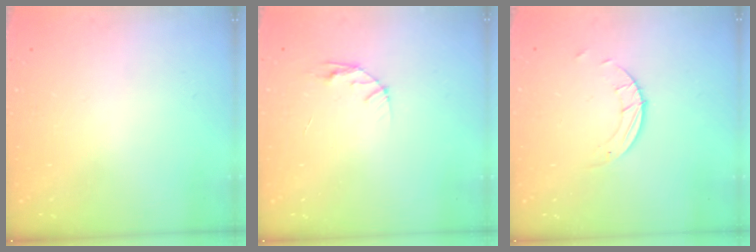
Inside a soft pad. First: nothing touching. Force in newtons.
{"total": 5.3, "press": 5.3, "slide": 0.6}
{"total": 1.5, "press": 1.5, "slide": 0.1}